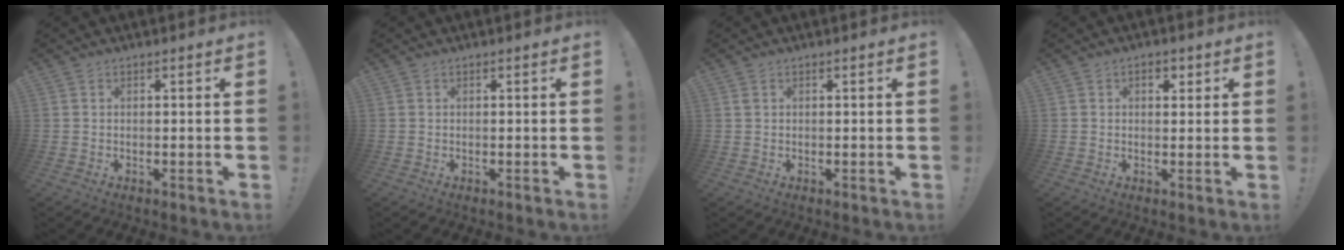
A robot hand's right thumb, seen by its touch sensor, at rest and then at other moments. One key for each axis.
{"total": 0.0}
{"total": 0.7, "fx": 0.4, "fy": 0.4, "fz": 0.4, "tx": -0.014, "ty": 0.004, "tz": 0.009}
{"total": 2.9, "fx": 1.1, "fy": 2.1, "fz": 1.7, "tx": -0.020, "ty": 0.002, "tz": 0.017}